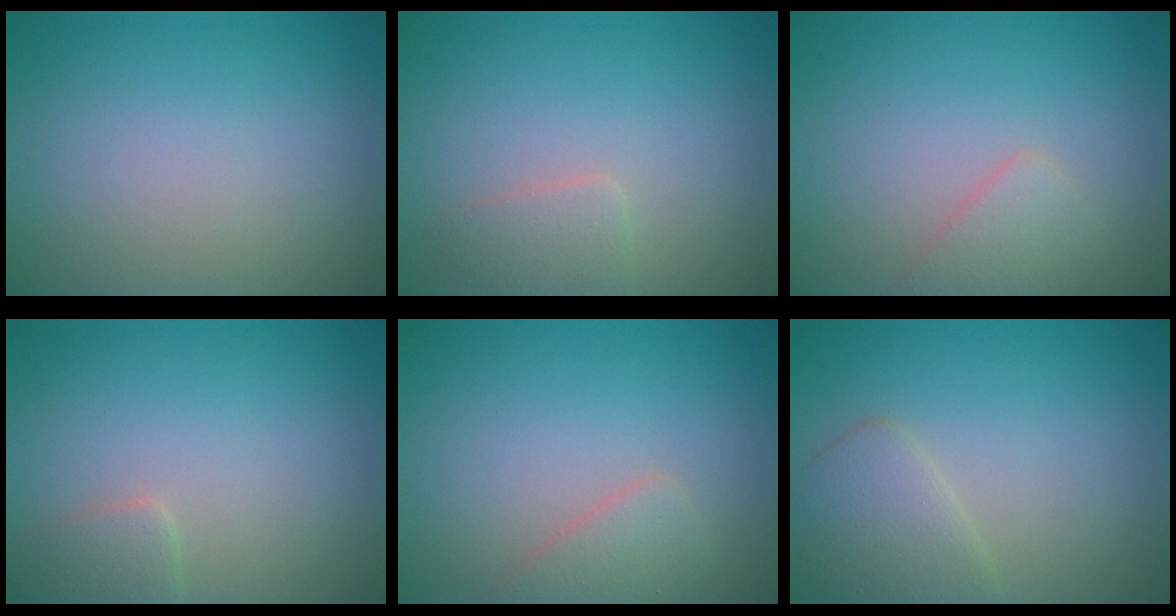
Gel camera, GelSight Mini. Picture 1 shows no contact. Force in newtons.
{"total": 1.7, "press": 1.7, "slide": 0.1}
{"total": 1.8, "press": 1.8, "slide": 0.1}
{"total": 1.7, "press": 1.7, "slide": 0.1}
{"total": 2.0, "press": 2.0, "slide": 0.1}
{"total": 2.9, "press": 2.9, "slide": 0.1}